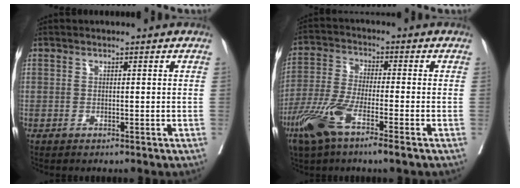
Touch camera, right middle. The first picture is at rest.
{"total": 9.2, "force": [-5.1, 1.1, 7.6], "torque": [-0.166, -0.017, -0.105]}